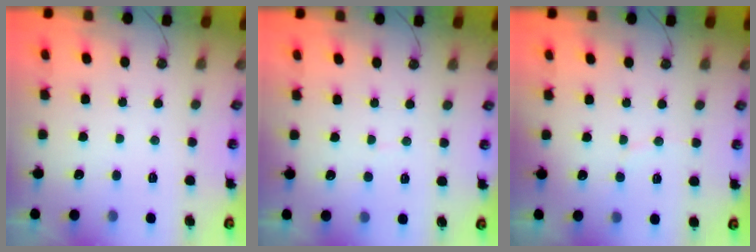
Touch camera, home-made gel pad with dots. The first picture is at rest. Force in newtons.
{"total": 2.3, "press": 2.3, "slide": 0.3}
{"total": 3.4, "press": 3.4, "slide": 0.2}